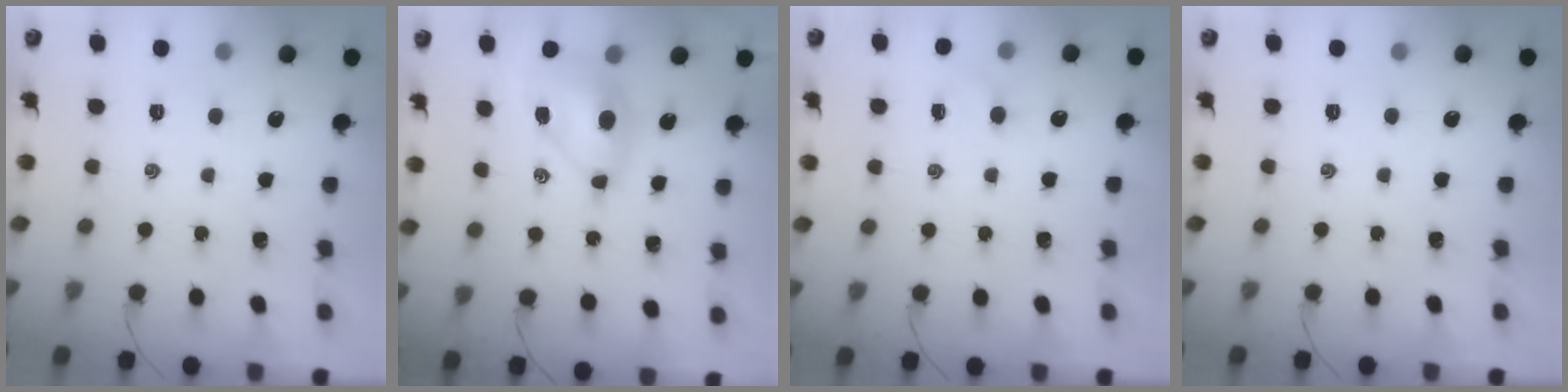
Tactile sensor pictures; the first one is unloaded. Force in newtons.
{"total": 7.8, "press": 7.6, "slide": 1.8}
{"total": 2.4, "press": 2.3, "slide": 0.8}
{"total": 0.0}